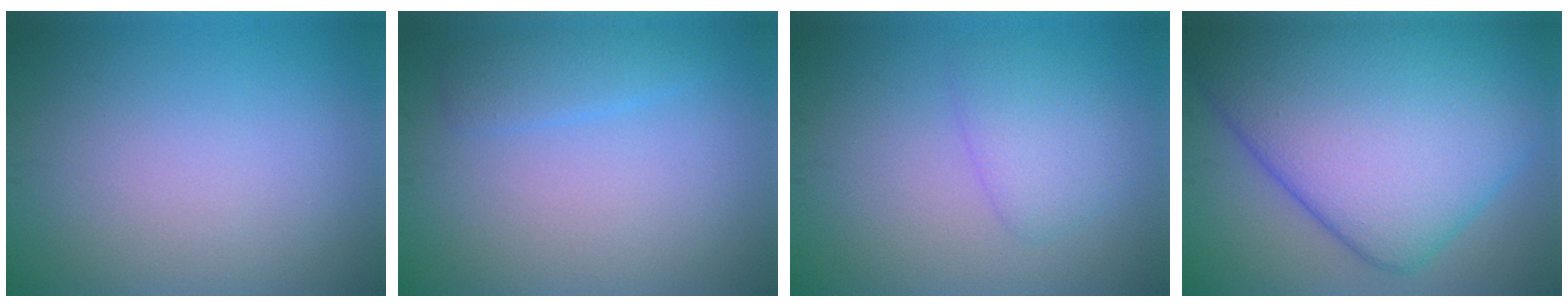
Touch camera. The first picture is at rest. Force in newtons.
{"total": 1.9, "press": 1.9, "slide": 0.2}
{"total": 2.6, "press": 2.6, "slide": 0.1}
{"total": 16.5, "press": 16.5, "slide": 0.2}